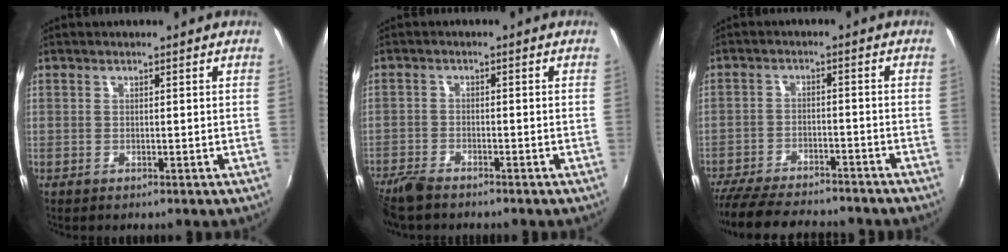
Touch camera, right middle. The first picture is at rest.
{"total": 5.6, "force": [-4.8, 1.4, 2.4], "torque": [-0.069, -0.021, -0.097]}
{"total": 17.9, "force": [-15.5, 4.2, 8.0], "torque": [-0.168, -0.032, -0.236]}